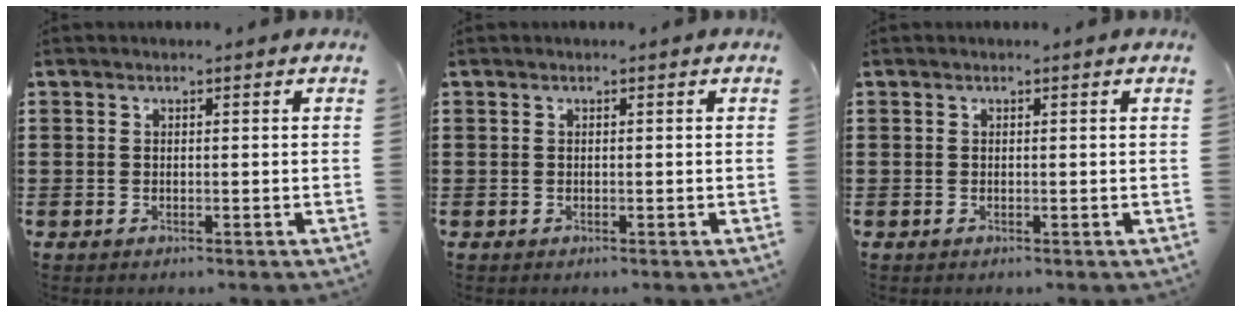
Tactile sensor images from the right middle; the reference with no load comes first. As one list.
[{"total": 0.0}, {"total": 0.0}]